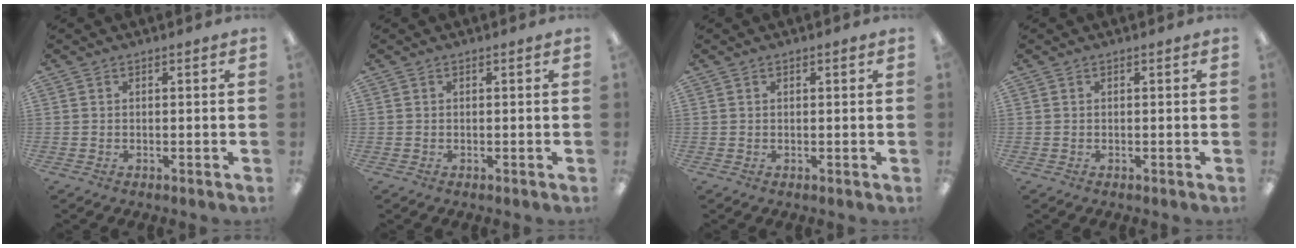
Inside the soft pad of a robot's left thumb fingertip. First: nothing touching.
{"total": 0.0}
{"total": 0.6, "force": [0.4, 0.2, 0.3], "torque": [-0.007, 0.003, 0.007]}
{"total": 0.0}